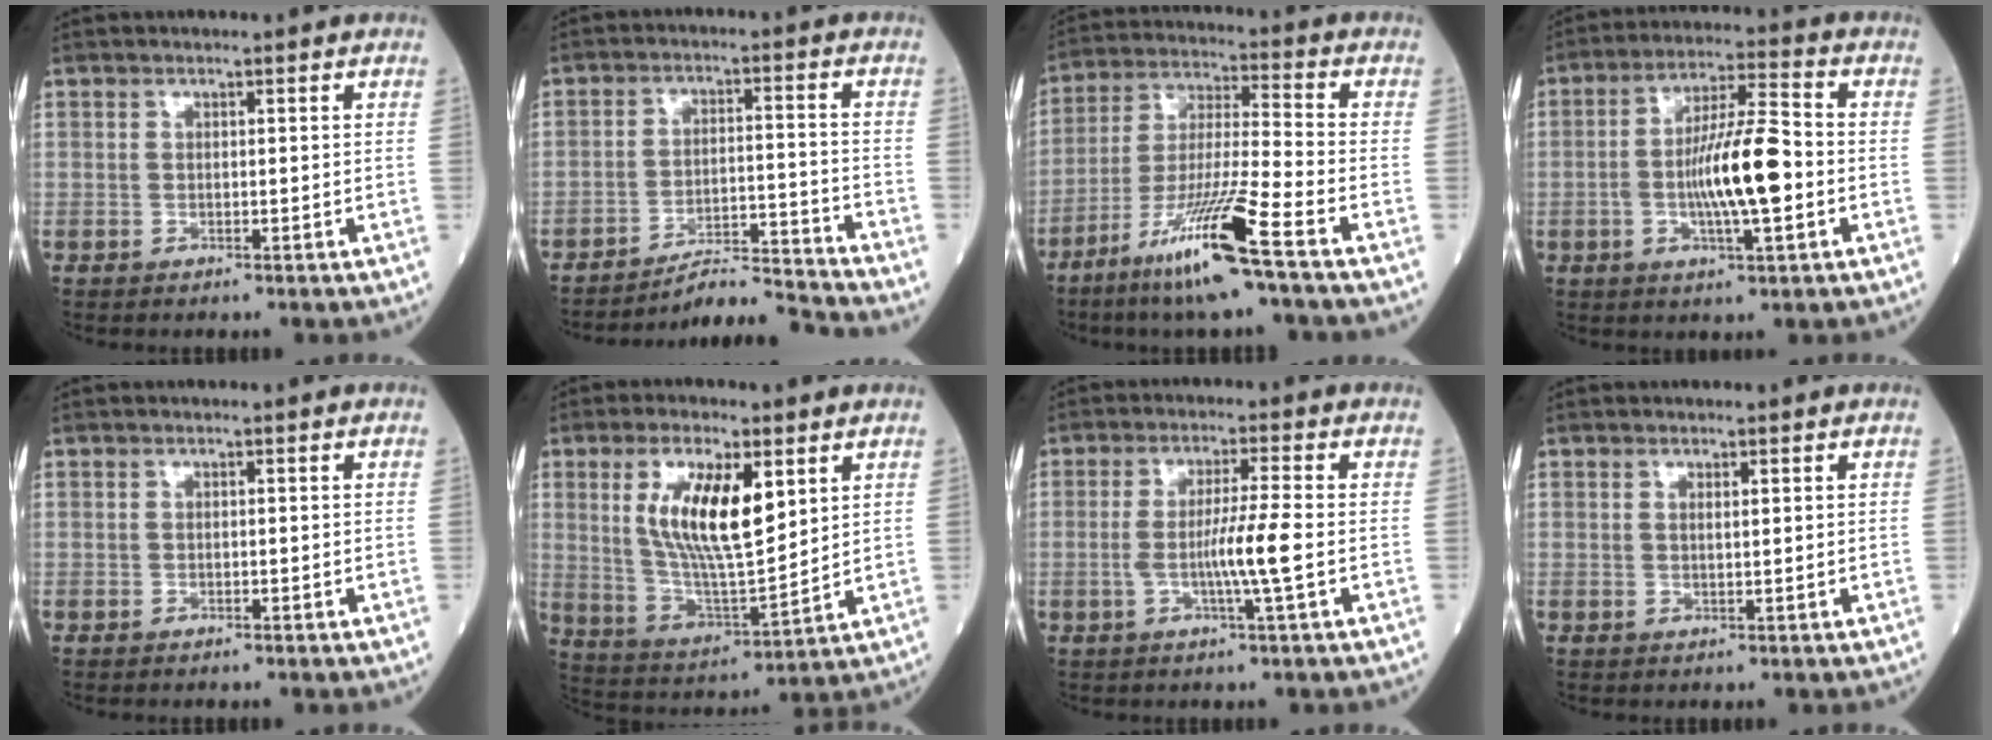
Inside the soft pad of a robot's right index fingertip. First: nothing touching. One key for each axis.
{"total": 8.7, "fx": -8.2, "fy": -2.7, "fz": -0.1, "tx": -0.001, "ty": 0.016, "tz": -0.144}
{"total": 13.9, "fx": -8.2, "fy": -0.9, "fz": 11.2, "tx": -0.221, "ty": -0.034, "tz": -0.154}
{"total": 11.2, "fx": -1.7, "fy": 1.8, "fz": 11.0, "tx": -0.200, "ty": 0.010, "tz": -0.029}
{"total": 0.0}
{"total": 13.6, "fx": 4.6, "fy": 3.8, "fz": 12.3, "tx": -0.242, "ty": -0.001, "tz": 0.090}
{"total": 6.2, "fx": -1.0, "fy": -0.8, "fz": 6.1, "tx": -0.113, "ty": -0.002, "tz": -0.018}
{"total": 1.0, "fx": 0.4, "fy": 0.1, "fz": 0.8, "tx": -0.019, "ty": -0.001, "tz": 0.008}